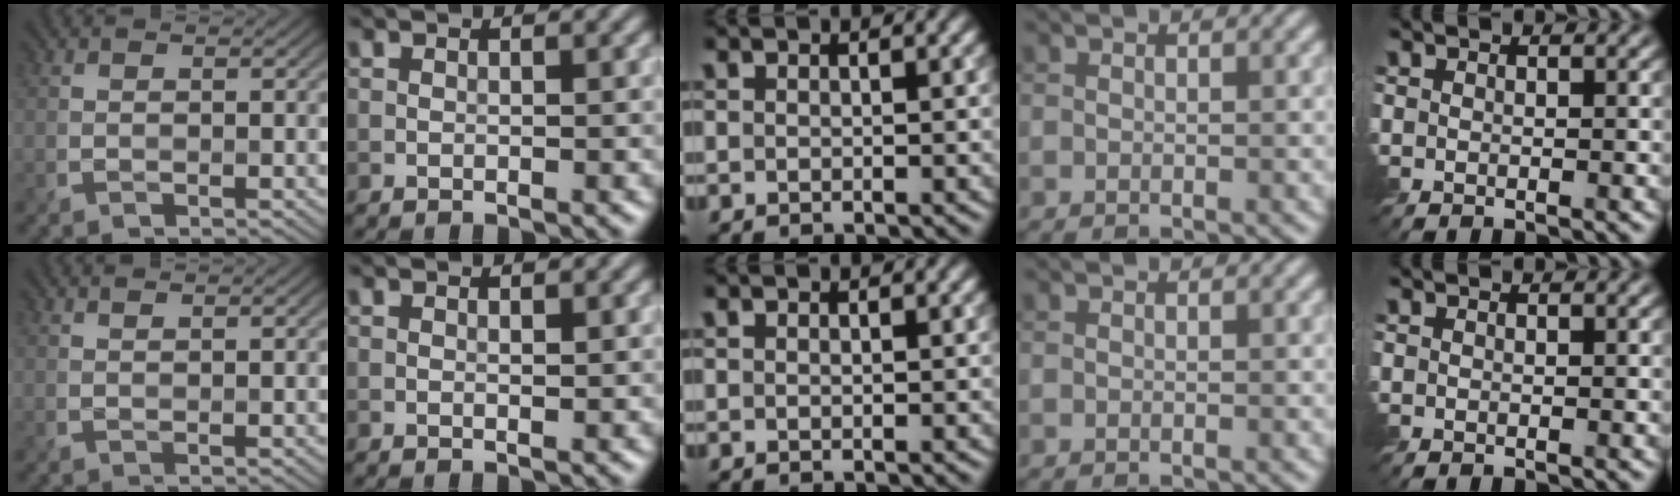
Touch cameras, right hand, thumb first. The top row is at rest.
{"thumb": {"total": 0.7, "force": [0.7, -0.1, 0.2], "torque": [-0.011, 0.001, 0.010]}}